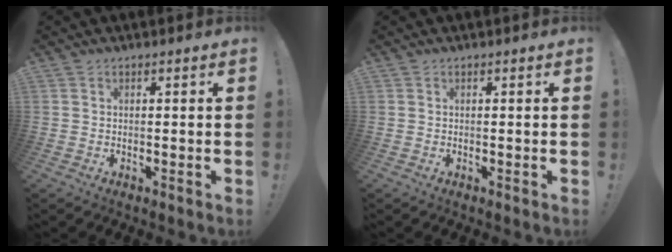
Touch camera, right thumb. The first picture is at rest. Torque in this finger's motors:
{"motor_torque": [0.00, 0.00, -0.03, 0.03, 0.00]}